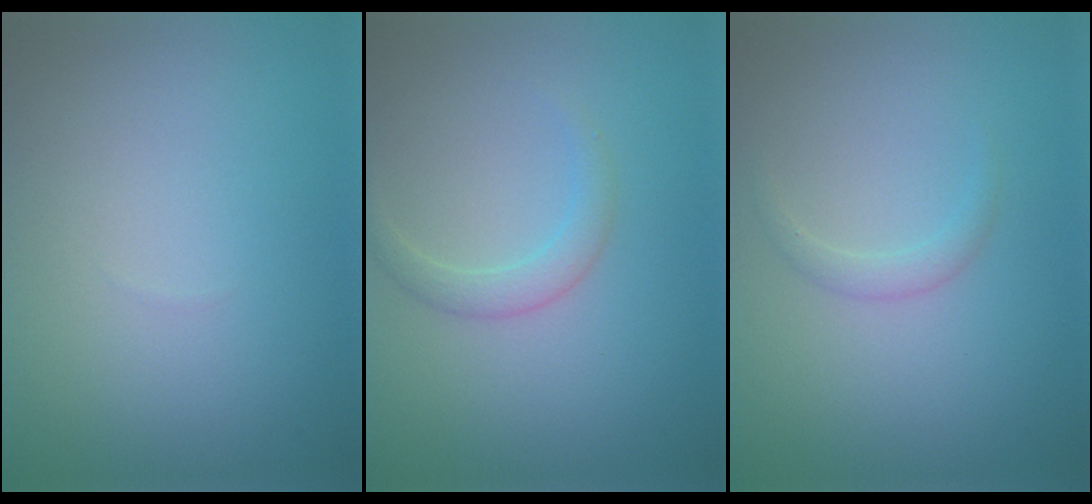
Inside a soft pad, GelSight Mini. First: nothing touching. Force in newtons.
{"total": 1.7, "press": 1.7, "slide": 0.1}
{"total": 1.2, "press": 1.1, "slide": 0.1}